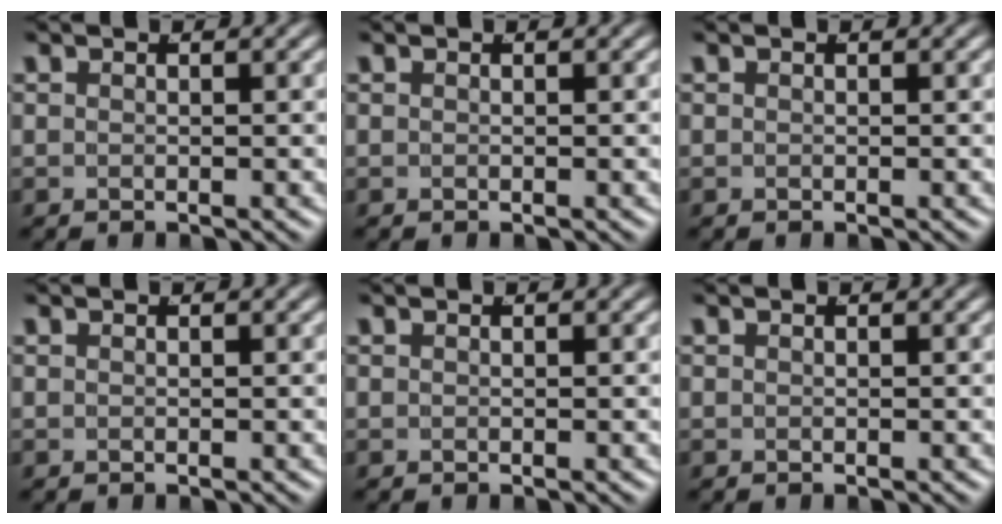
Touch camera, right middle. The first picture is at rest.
{"total": 0.0}
{"total": 0.0}
{"total": 0.0}
{"total": 0.0}
{"total": 0.0}